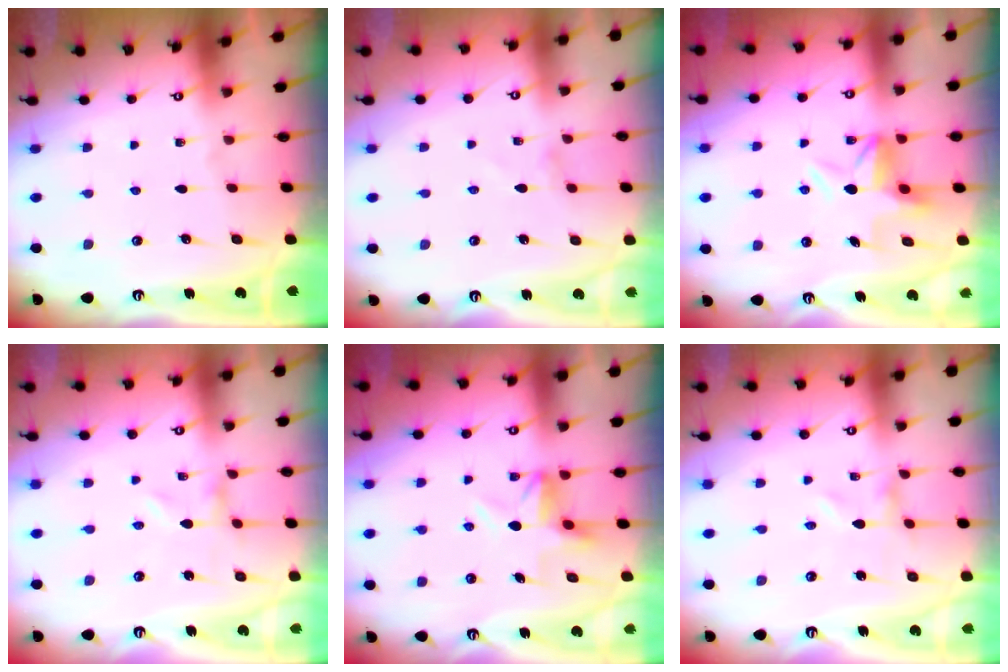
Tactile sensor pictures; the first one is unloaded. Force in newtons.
{"total": 0.0}
{"total": 5.9, "press": 5.9, "slide": 0.4}
{"total": 0.0}
{"total": 4.6, "press": 4.6, "slide": 0.2}
{"total": 0.0}